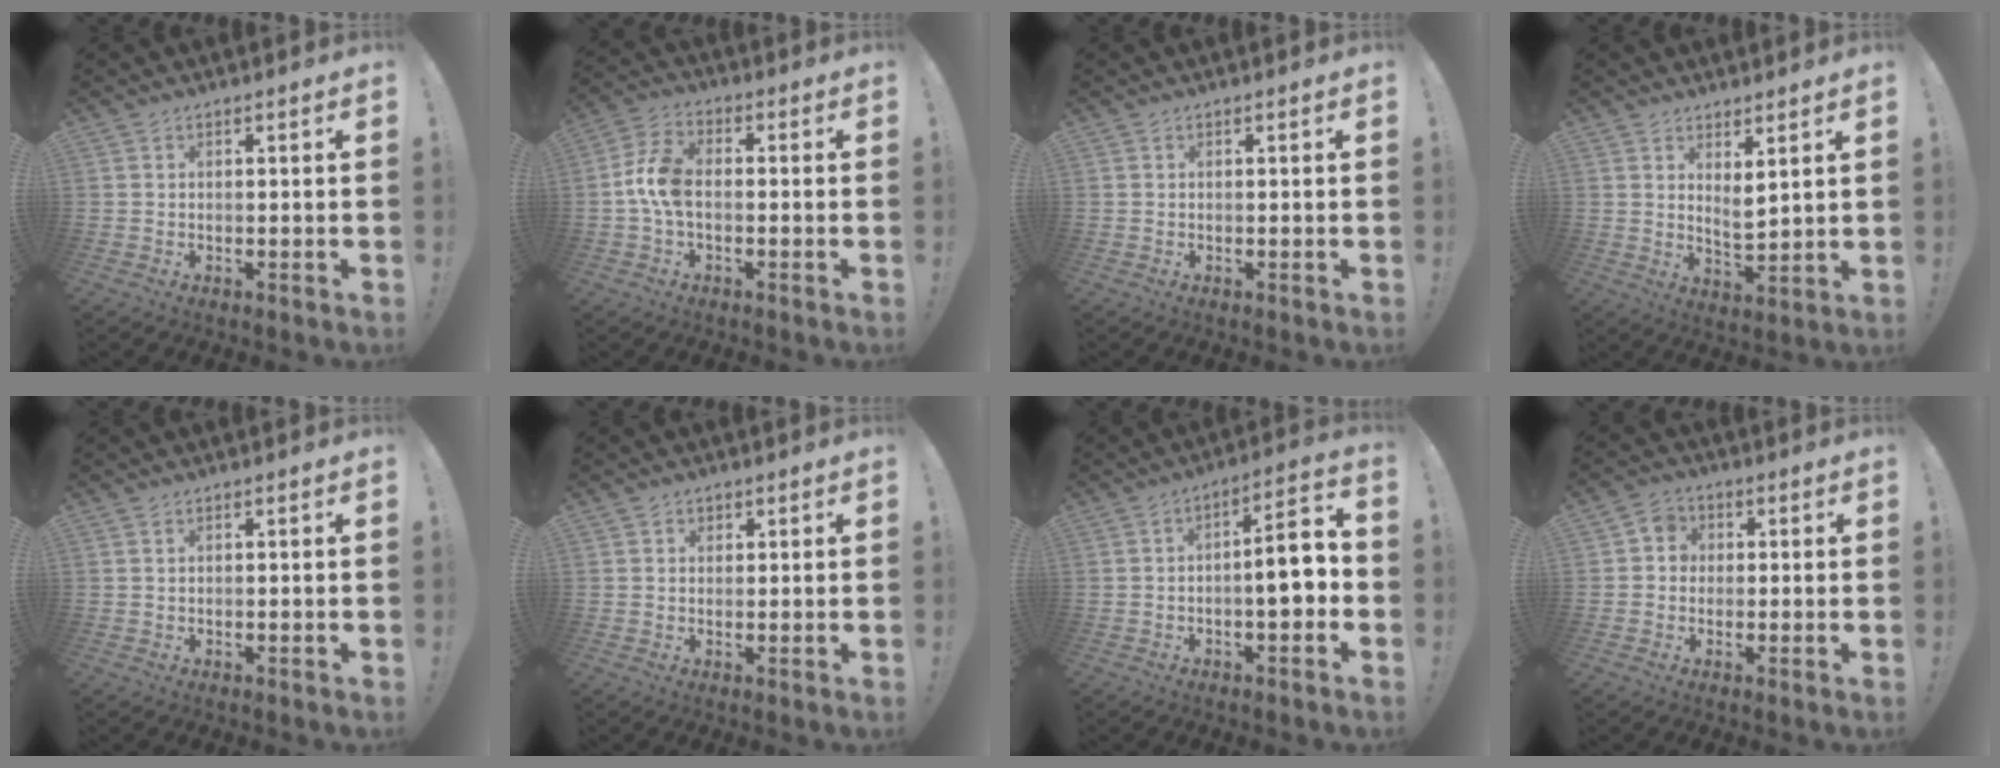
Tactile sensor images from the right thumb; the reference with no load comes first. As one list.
[{"total": 8.5, "force": [-1.2, 5.1, 6.8], "torque": [-0.138, 0.012, -0.016]}, {"total": 0.0}, {"total": 4.8, "force": [3.5, 1.3, 3.1], "torque": [-0.047, -0.029, 0.060]}, {"total": 0.0}, {"total": 1.4, "force": [0.7, 1.2, 0.3], "torque": [0.008, -0.005, 0.009]}, {"total": 9.5, "force": [-2.2, 2.5, 8.9], "torque": [-0.130, 0.011, -0.042]}, {"total": 4.7, "force": [0.2, 4.4, 1.7], "torque": [-0.025, 0.009, 0.004]}]